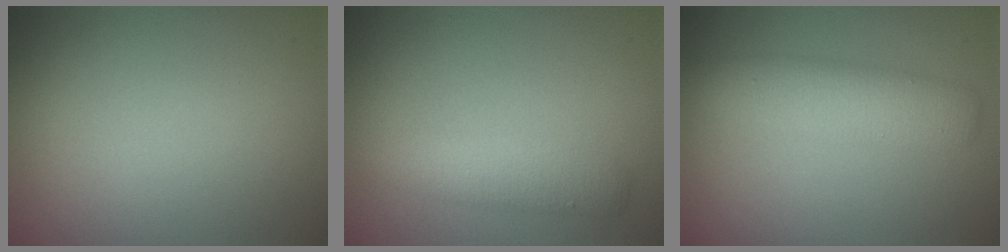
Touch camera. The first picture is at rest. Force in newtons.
{"total": 3.0, "press": 3.0, "slide": 0.1}
{"total": 3.9, "press": 3.9, "slide": 0.1}